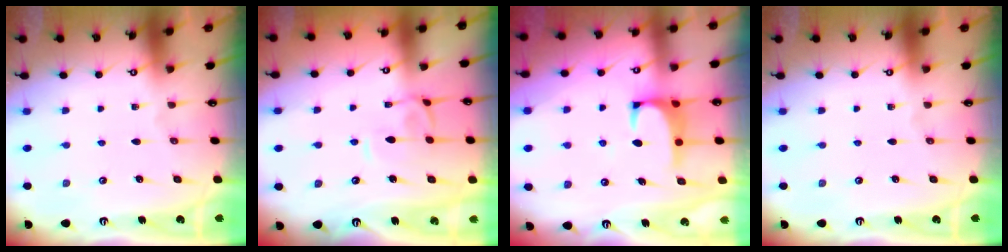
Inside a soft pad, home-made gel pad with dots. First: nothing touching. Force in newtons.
{"total": 1.2, "press": 1.2, "slide": 0.0}
{"total": 1.2, "press": 1.2, "slide": 0.4}
{"total": 0.0}